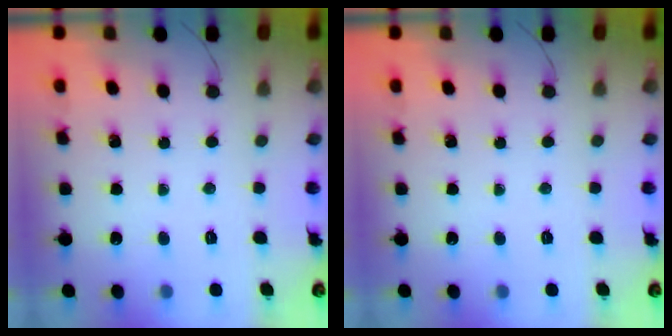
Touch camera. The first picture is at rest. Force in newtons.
{"total": 0.0}